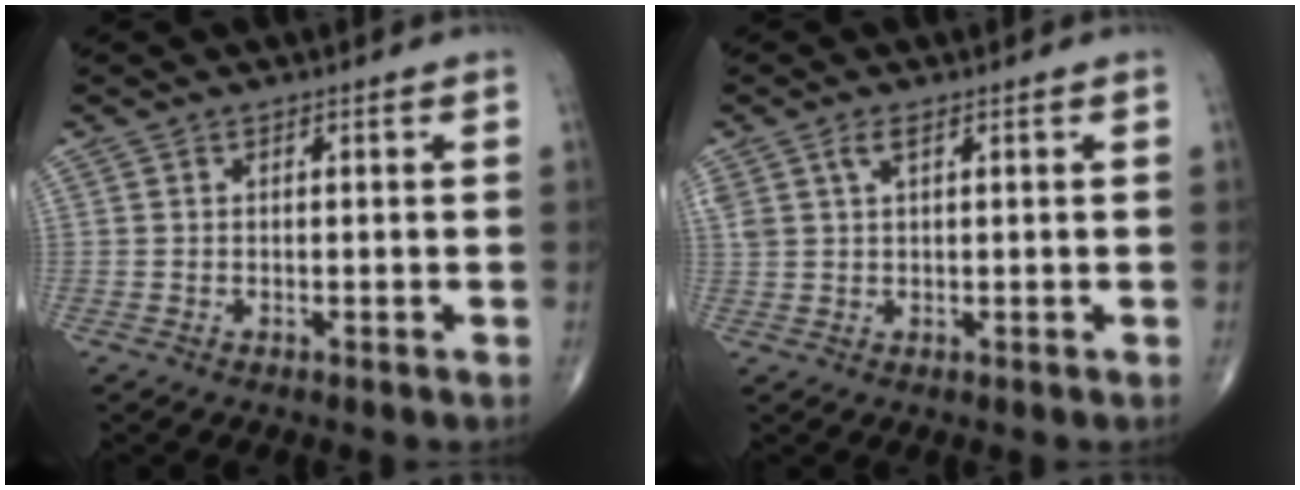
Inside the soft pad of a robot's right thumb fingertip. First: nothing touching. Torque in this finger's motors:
{"motor_torque": [0.39, 0.52, 0.57, 0.26, 0.00]}